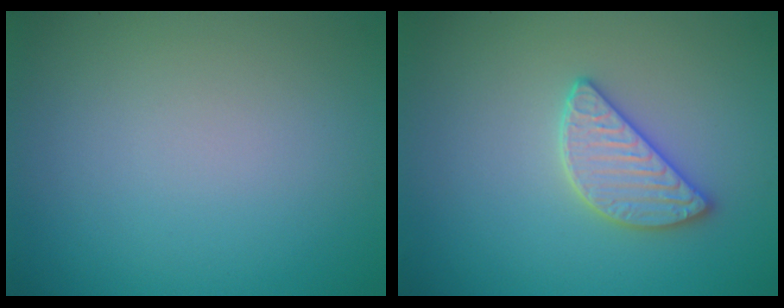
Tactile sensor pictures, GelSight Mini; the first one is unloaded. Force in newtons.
{"total": 2.8, "press": 2.8, "slide": 0.5}